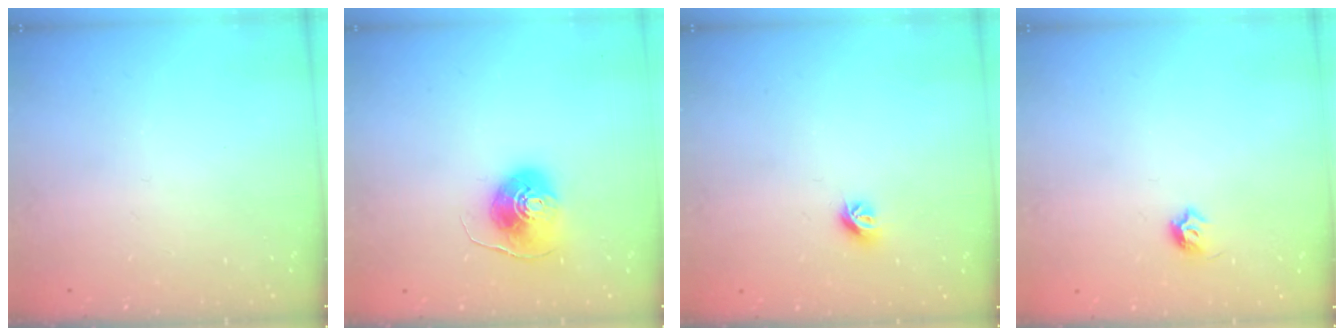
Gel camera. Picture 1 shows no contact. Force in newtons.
{"total": 8.1, "press": 8.1, "slide": 0.3}
{"total": 6.5, "press": 6.5, "slide": 0.7}
{"total": 5.0, "press": 4.9, "slide": 0.7}